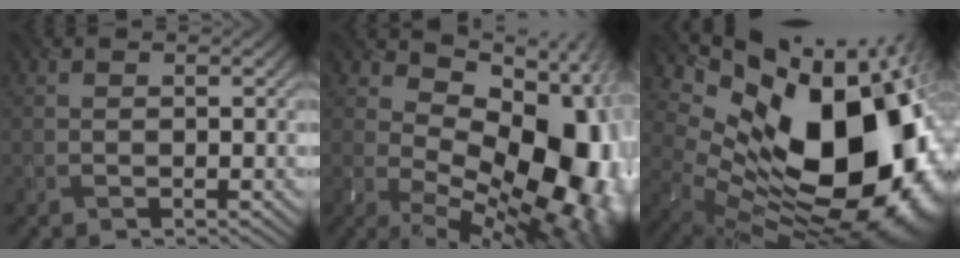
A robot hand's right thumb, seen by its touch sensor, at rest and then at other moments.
{"total": 17.1, "force": [1.5, 10.6, 13.3], "torque": [-0.145, -0.011, 0.044]}
{"total": 21.2, "force": [2.1, 13.1, 16.5], "torque": [-0.274, -0.046, 0.080]}